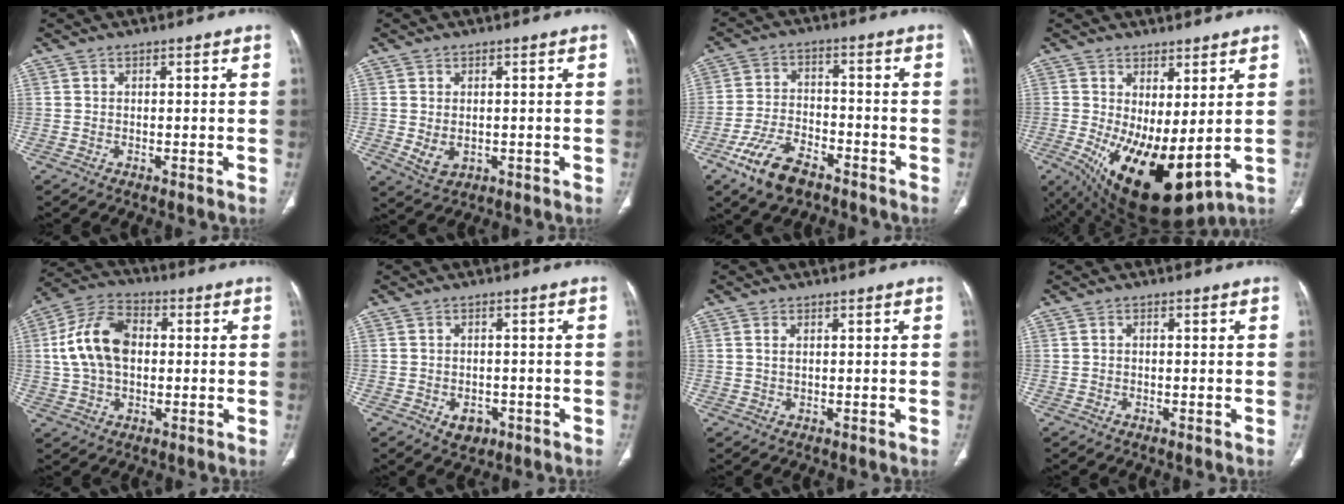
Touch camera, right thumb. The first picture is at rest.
{"total": 3.5, "force": [-0.3, 2.5, 2.5], "torque": [-0.040, -0.004, 0.010]}
{"total": 10.6, "force": [-6.7, 5.3, 6.2], "torque": [-0.118, 0.026, -0.125]}
{"total": 15.0, "force": [-1.0, 6.4, 13.6], "torque": [-0.239, -0.027, 0.012]}
{"total": 13.2, "force": [1.1, 8.7, 9.9], "torque": [-0.182, 0.024, 0.016]}
{"total": 3.3, "force": [-1.3, 2.5, 1.6], "torque": [-0.006, 0.005, -0.009]}
{"total": 1.1, "force": [0.4, 0.5, 0.8], "torque": [-0.021, 0.003, 0.012]}
{"total": 0.0}